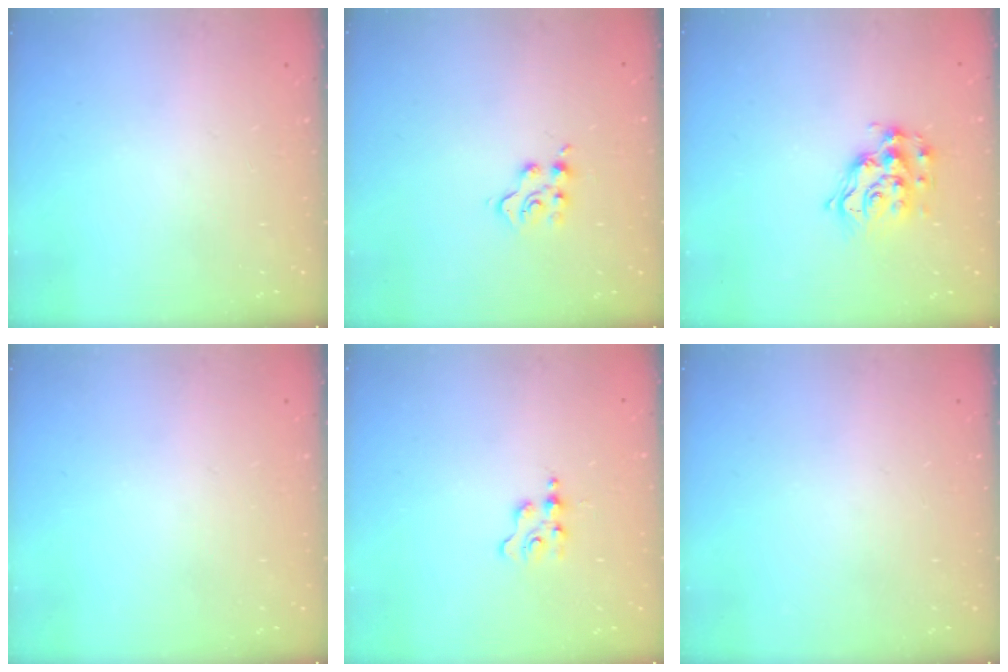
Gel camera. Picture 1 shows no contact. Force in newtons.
{"total": 5.2, "press": 5.2, "slide": 0.6}
{"total": 12.7, "press": 12.7, "slide": 0.8}
{"total": 0.0}
{"total": 2.0, "press": 2.0, "slide": 0.2}
{"total": 0.0}